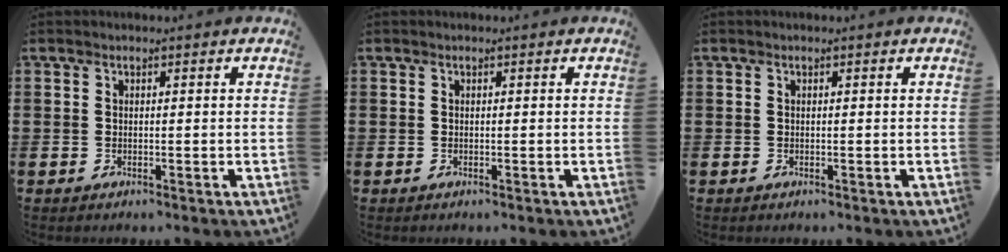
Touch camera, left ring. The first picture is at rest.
{"total": 0.0}
{"total": 0.0}